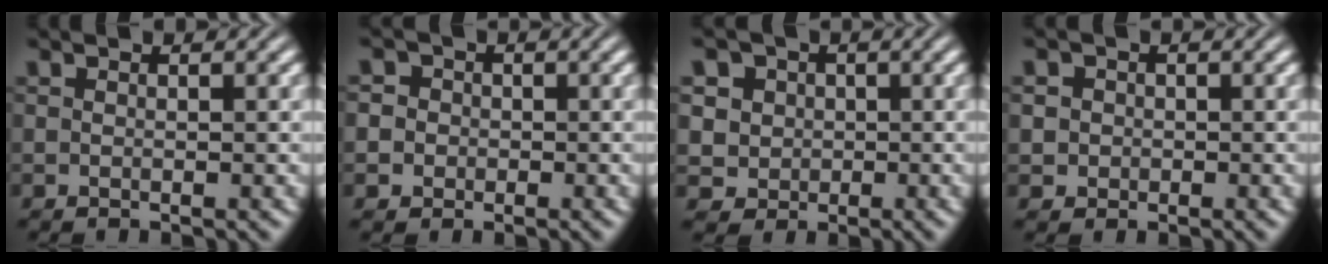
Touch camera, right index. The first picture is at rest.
{"total": 3.9, "force": [-0.4, 3.8, 0.9], "torque": [-0.021, -0.005, -0.015]}
{"total": 9.3, "force": [0.3, 8.7, 3.4], "torque": [-0.092, -0.035, 0.008]}
{"total": 3.4, "force": [-0.2, 3.2, 0.9], "torque": [-0.021, -0.007, -0.006]}